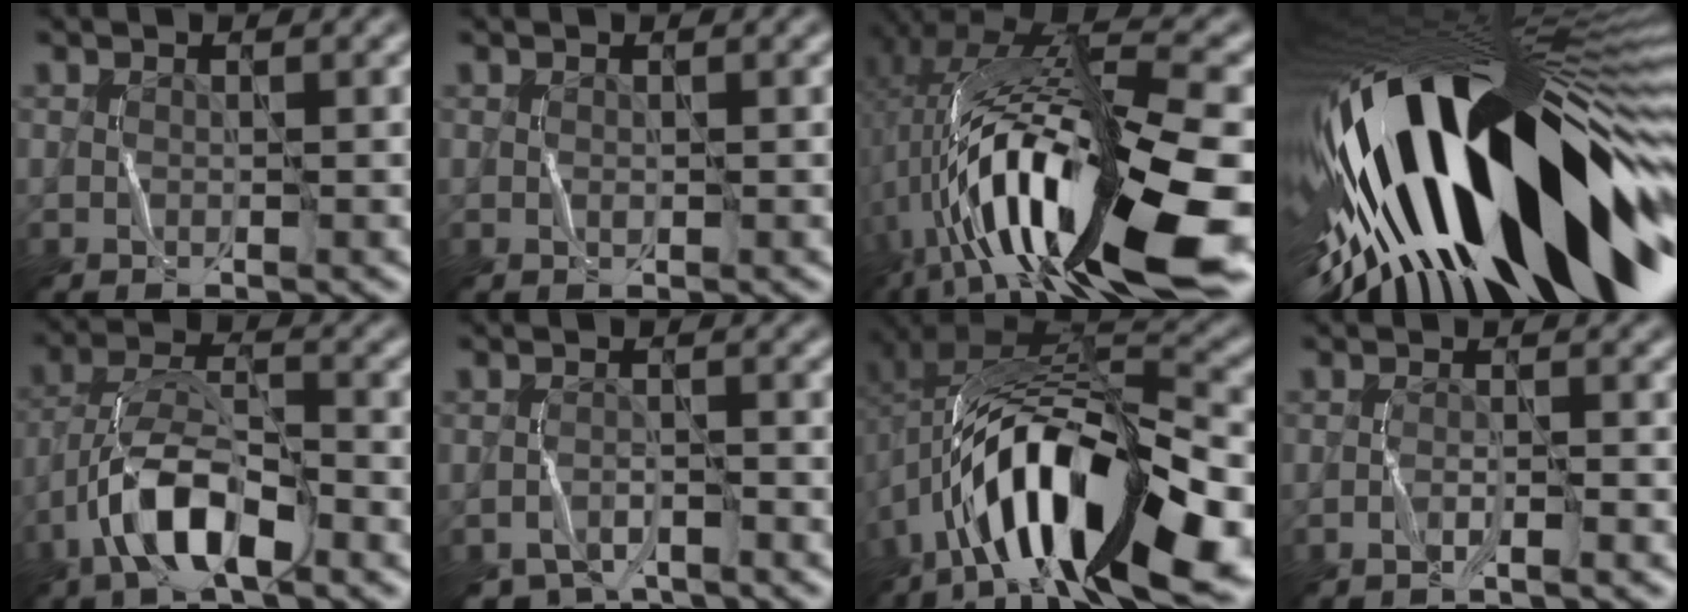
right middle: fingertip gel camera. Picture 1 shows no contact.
{"total": 0.0}
{"total": 18.0, "force": [-2.5, 5.4, 17.0], "torque": [-0.290, 0.022, -0.043]}
{"total": 21.0, "force": [-1.9, 8.6, 19.1], "torque": [-0.299, -0.017, -0.047]}
{"total": 7.5, "force": [-3.9, 2.9, 5.8], "torque": [-0.107, 0.008, -0.077]}
{"total": 3.2, "force": [-2.8, 1.1, 0.9], "torque": [-0.012, -0.002, -0.049]}
{"total": 16.8, "force": [-5.4, 6.6, 14.5], "torque": [-0.244, 0.014, -0.093]}
{"total": 1.4, "force": [-0.9, 0.1, 1.1], "torque": [-0.020, 0.004, -0.019]}